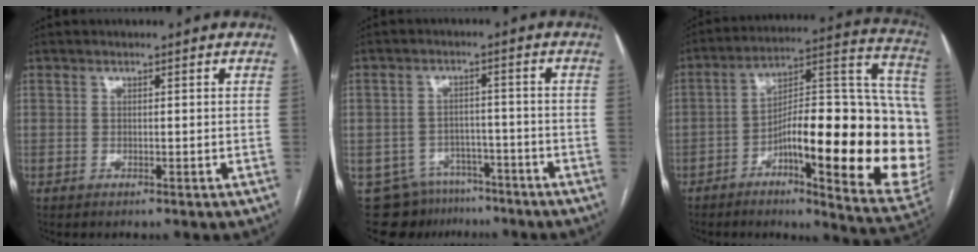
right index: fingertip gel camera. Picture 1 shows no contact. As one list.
[{"total": 9.1, "force": [-6.7, 6.0, 1.2], "torque": [-0.014, 0.020, -0.094]}, {"total": 29.1, "force": [-5.5, 6.0, 28.0], "torque": [-0.312, 0.022, -0.072]}]